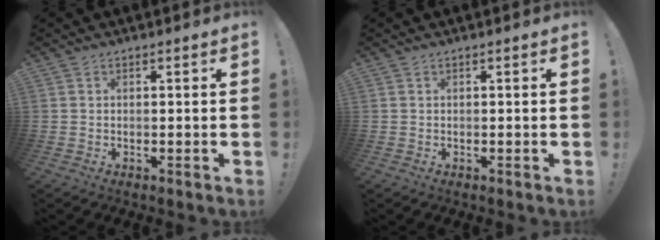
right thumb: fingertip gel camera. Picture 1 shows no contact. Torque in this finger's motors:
{"motor_torque": [0.10, 0.01, -0.13, 0.02, 0.03]}